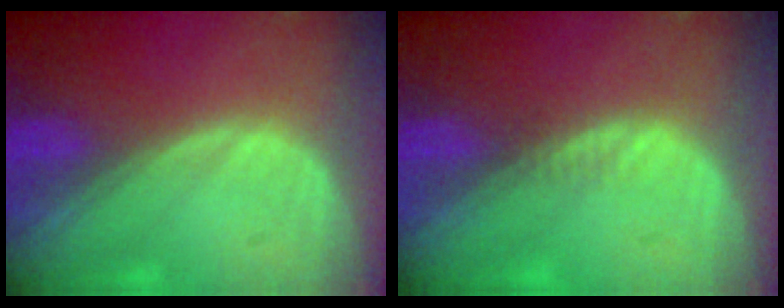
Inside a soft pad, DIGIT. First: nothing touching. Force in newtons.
{"total": 1.2, "press": 0.9, "slide": 0.8}